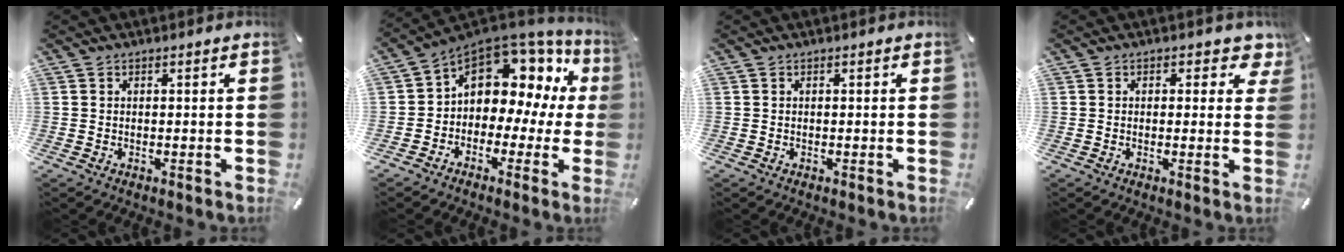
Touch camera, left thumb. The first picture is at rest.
{"total": 11.2, "force": [5.3, 7.8, 5.9], "torque": [-0.101, -0.044, 0.093]}
{"total": 0.0}
{"total": 3.4, "force": [1.4, 2.3, 2.2], "torque": [-0.016, -0.001, 0.017]}